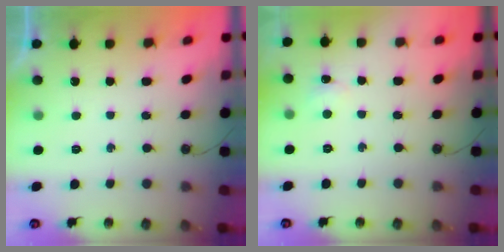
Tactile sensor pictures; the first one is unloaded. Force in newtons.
{"total": 3.9, "press": 3.8, "slide": 0.7}